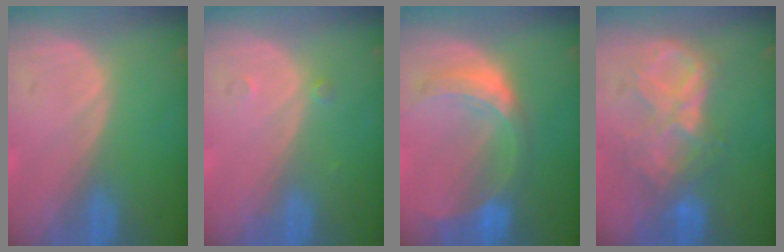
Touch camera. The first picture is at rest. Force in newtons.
{"total": 0.8, "press": 0.8, "slide": 0.1}
{"total": 7.9, "press": 7.0, "slide": 3.7}
{"total": 8.6, "press": 7.7, "slide": 3.8}